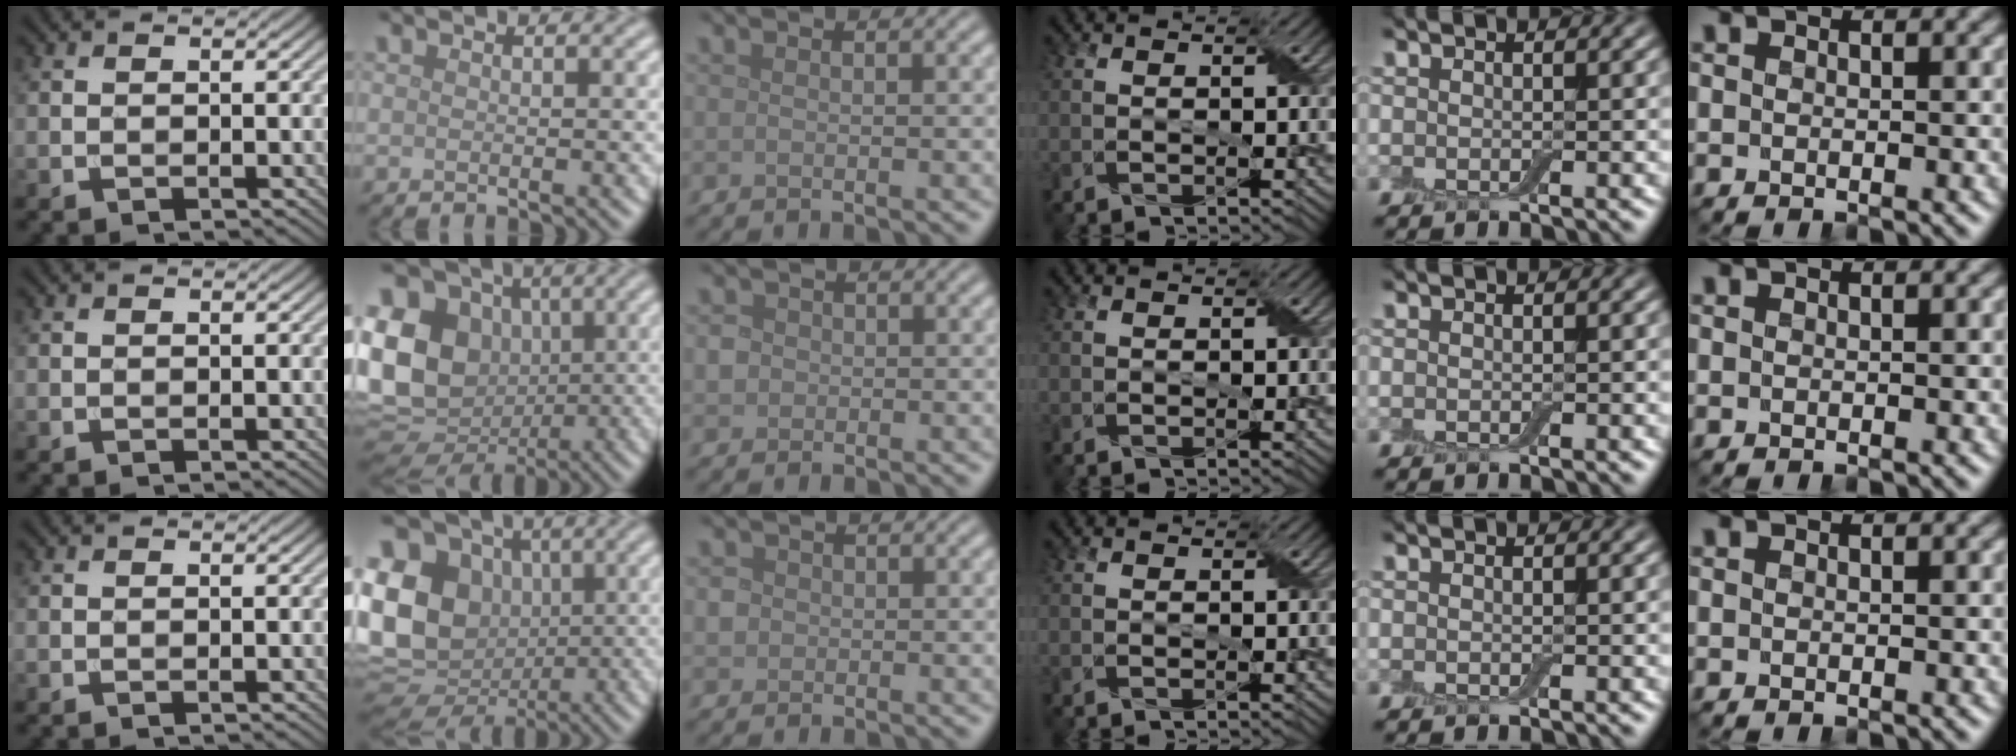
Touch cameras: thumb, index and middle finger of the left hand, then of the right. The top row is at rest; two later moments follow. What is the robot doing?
{"motion": "fold", "object": "aluminum foil"}